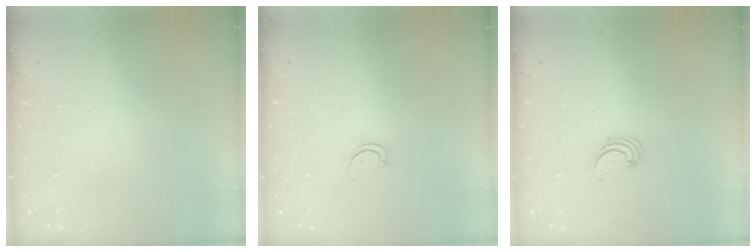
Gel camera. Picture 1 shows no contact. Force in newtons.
{"total": 2.6, "press": 2.6, "slide": 0.2}
{"total": 1.7, "press": 1.7, "slide": 0.2}